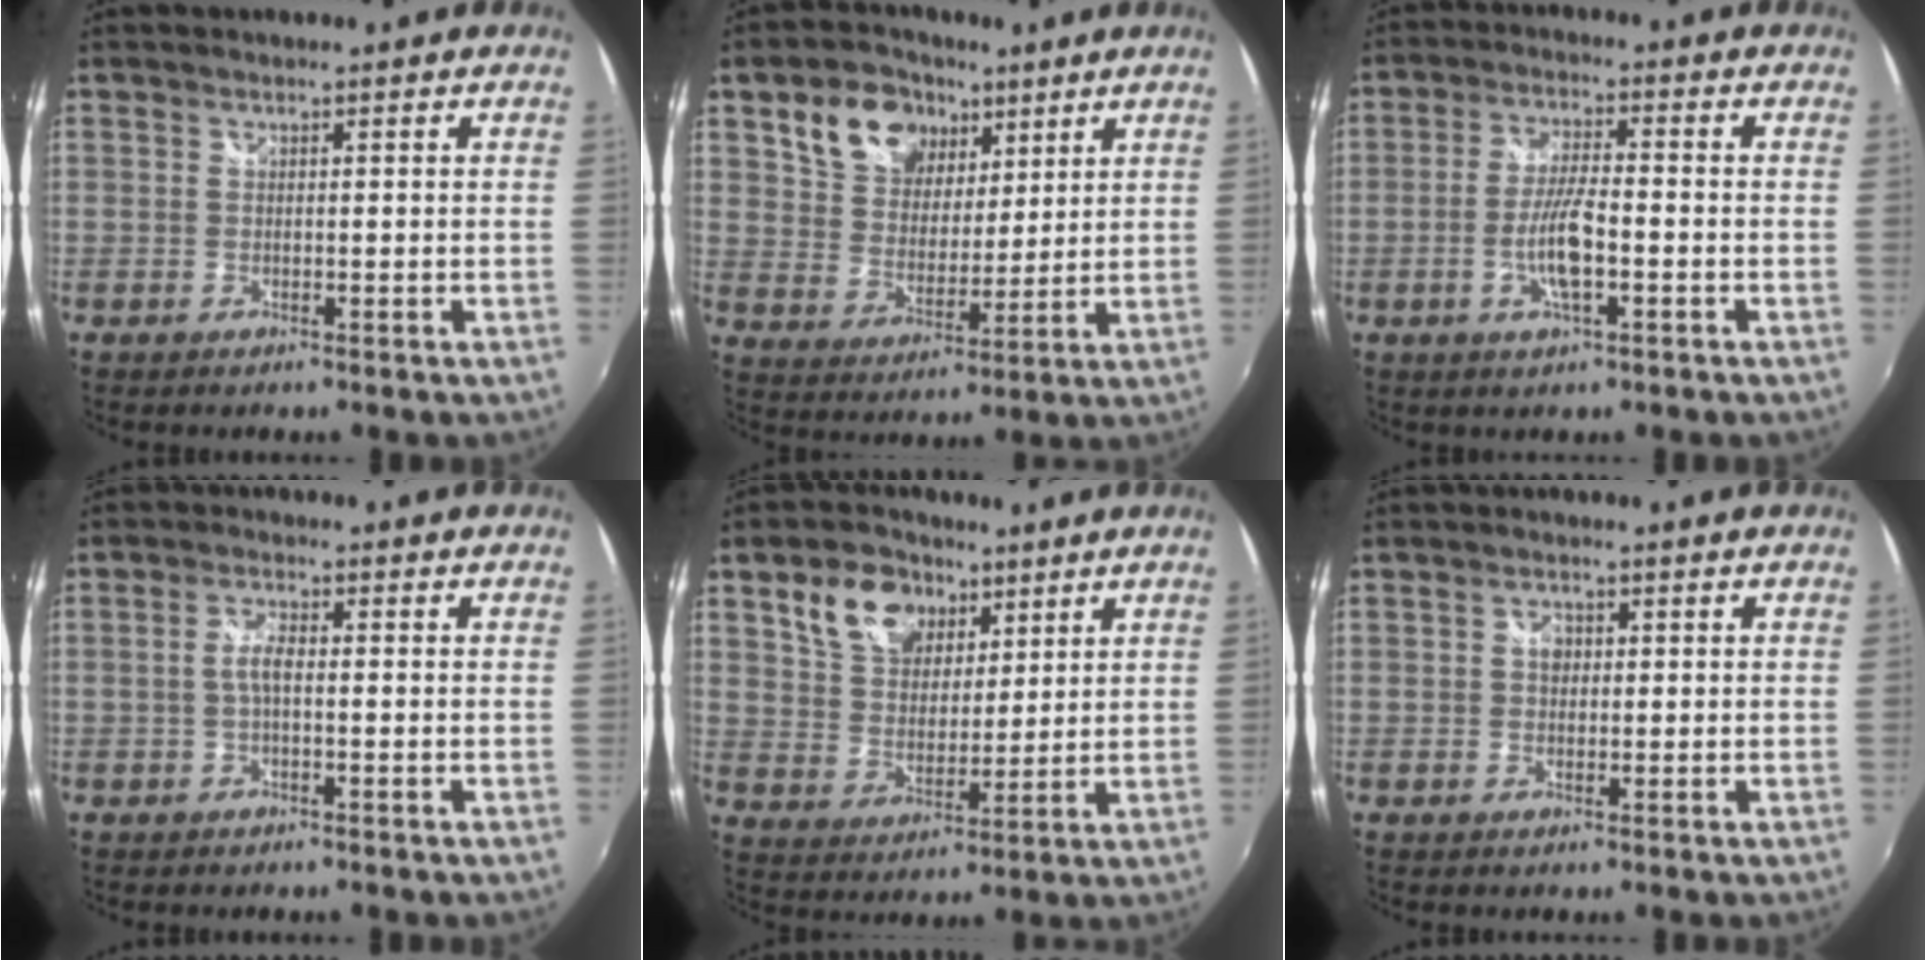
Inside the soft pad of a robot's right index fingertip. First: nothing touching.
{"total": 12.6, "force": [6.8, 8.7, 5.9], "torque": [-0.127, 0.036, 0.130]}
{"total": 7.0, "force": [-2.2, 1.4, 6.5], "torque": [-0.131, -0.001, -0.043]}
{"total": 2.7, "force": [-0.4, 0.9, 2.6], "torque": [-0.053, 0.006, -0.007]}
{"total": 11.0, "force": [6.0, 7.3, 5.6], "torque": [-0.113, 0.028, 0.113]}
{"total": 1.9, "force": [0.2, 1.6, 1.0], "torque": [-0.014, 0.006, 0.001]}